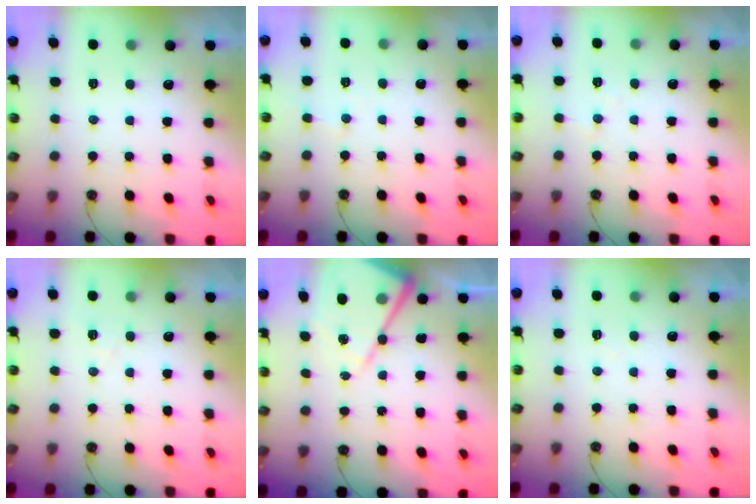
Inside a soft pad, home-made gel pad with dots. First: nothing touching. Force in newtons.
{"total": 3.7, "press": 3.6, "slide": 0.6}
{"total": 4.6, "press": 4.5, "slide": 0.7}
{"total": 3.6, "press": 3.6, "slide": 0.5}
{"total": 14.5, "press": 14.4, "slide": 1.1}
{"total": 2.9, "press": 2.8, "slide": 0.5}